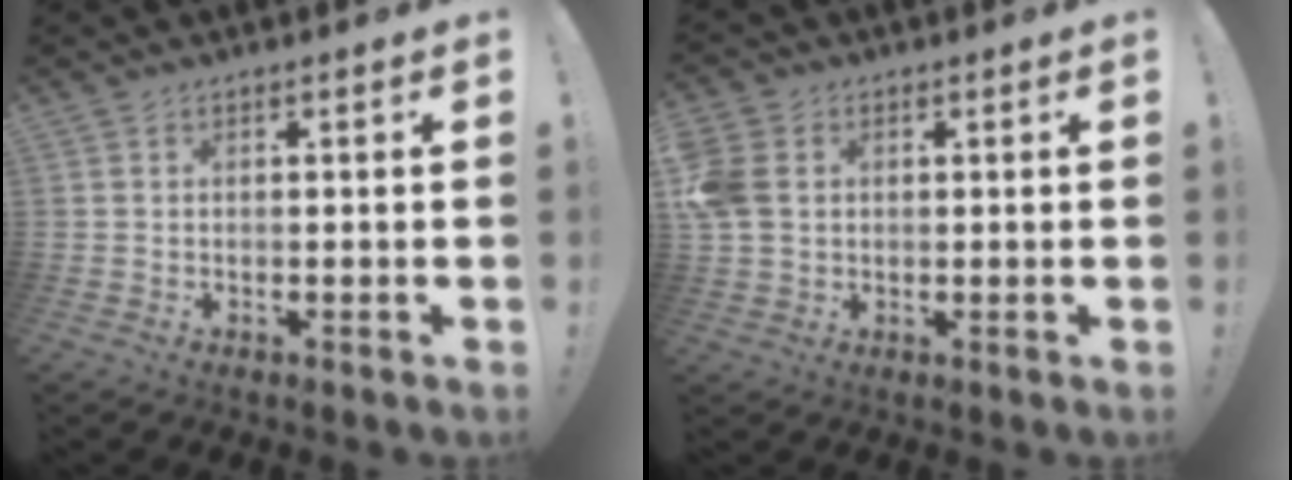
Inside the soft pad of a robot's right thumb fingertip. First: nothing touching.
{"total": 8.3, "force": [1.2, 6.7, 4.8], "torque": [-0.096, 0.008, 0.029]}